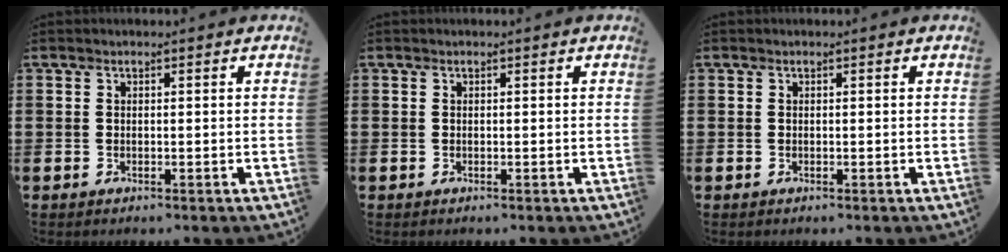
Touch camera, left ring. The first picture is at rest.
{"total": 0.0}
{"total": 0.0}